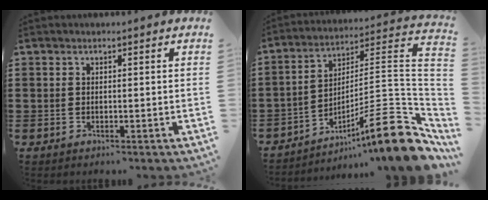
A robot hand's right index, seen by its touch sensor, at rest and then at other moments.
{"total": 14.8, "force": [-8.3, 2.3, 12.0], "torque": [-0.164, 0.013, -0.142]}